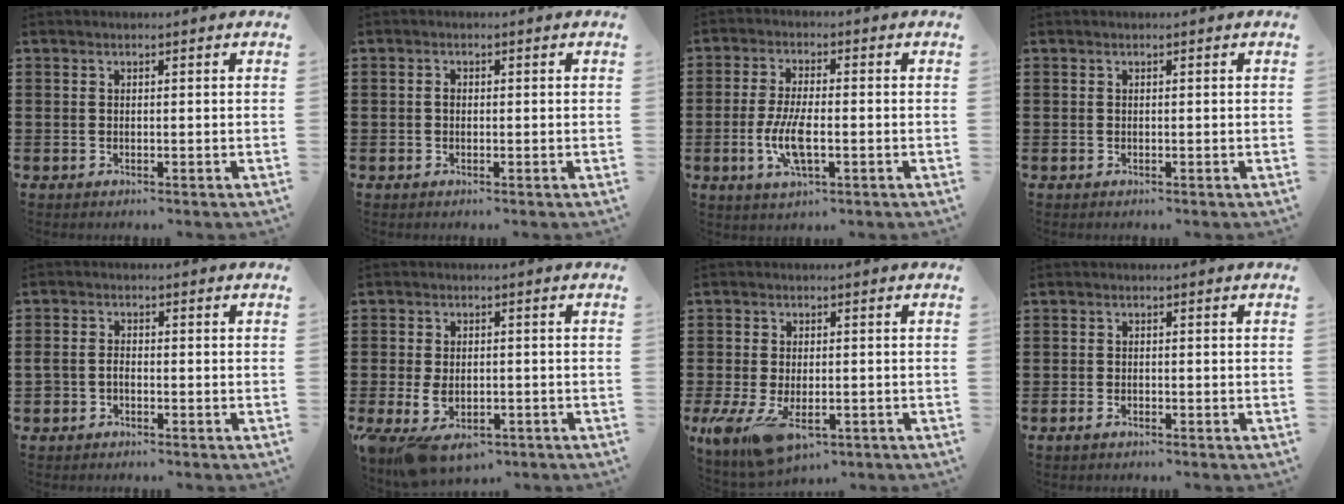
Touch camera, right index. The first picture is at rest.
{"total": 0.9, "force": [-0.1, 0.6, 0.7], "torque": [-0.014, 0.002, -0.002]}
{"total": 6.9, "force": [-1.7, 2.4, 6.2], "torque": [-0.138, -0.008, -0.036]}
{"total": 0.0}
{"total": 1.7, "force": [-0.9, 1.1, 0.9], "torque": [-0.020, 0.004, -0.020]}
{"total": 5.0, "force": [-2.1, 2.7, 3.6], "torque": [-0.093, -0.008, -0.045]}
{"total": 8.0, "force": [-4.0, 3.3, 6.1], "torque": [-0.133, -0.013, -0.072]}
{"total": 0.9, "force": [-0.7, 0.4, 0.5], "torque": [-0.012, -0.004, -0.012]}